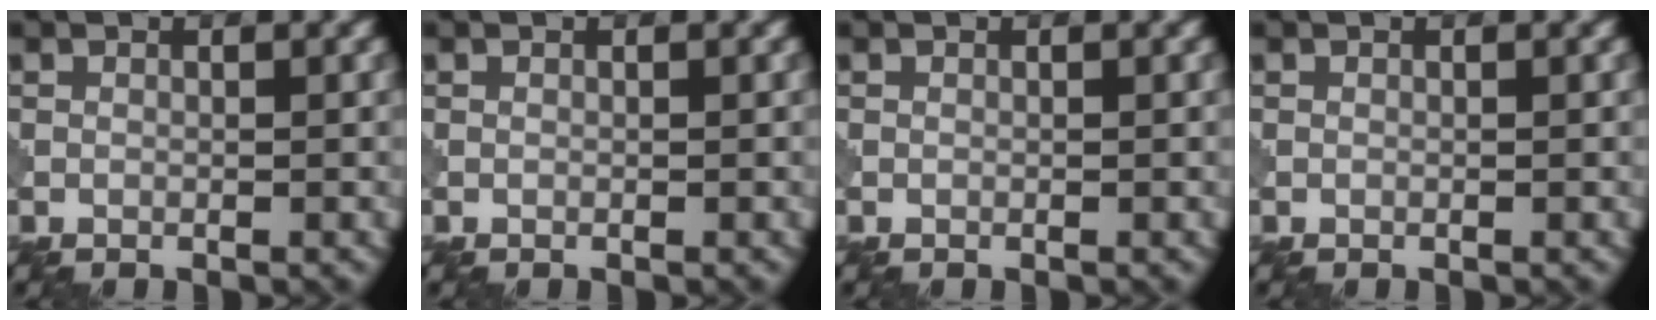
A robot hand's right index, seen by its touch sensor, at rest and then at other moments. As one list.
[{"total": 0.0}, {"total": 0.0}, {"total": 0.0}]